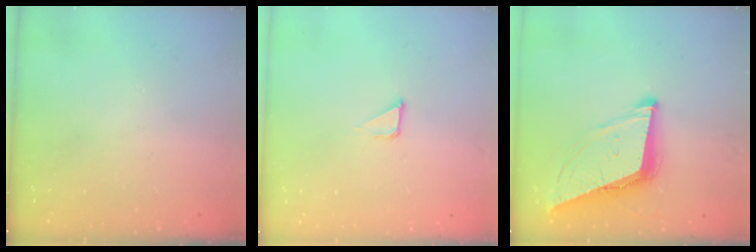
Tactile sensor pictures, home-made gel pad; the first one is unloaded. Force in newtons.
{"total": 2.8, "press": 2.8, "slide": 0.1}
{"total": 10.0, "press": 9.3, "slide": 3.5}